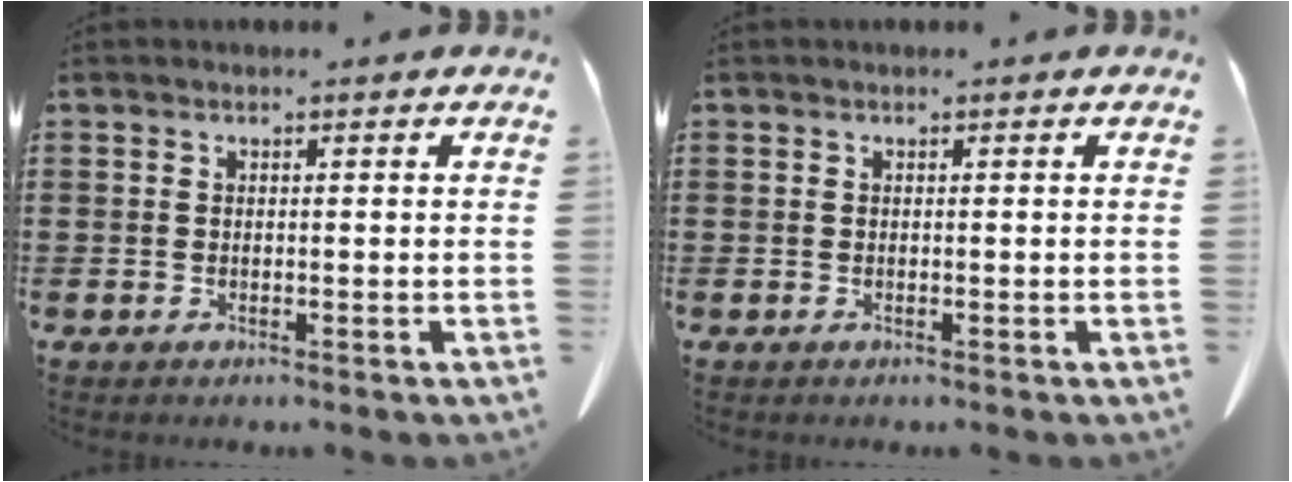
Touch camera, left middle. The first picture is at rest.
{"total": 0.0}